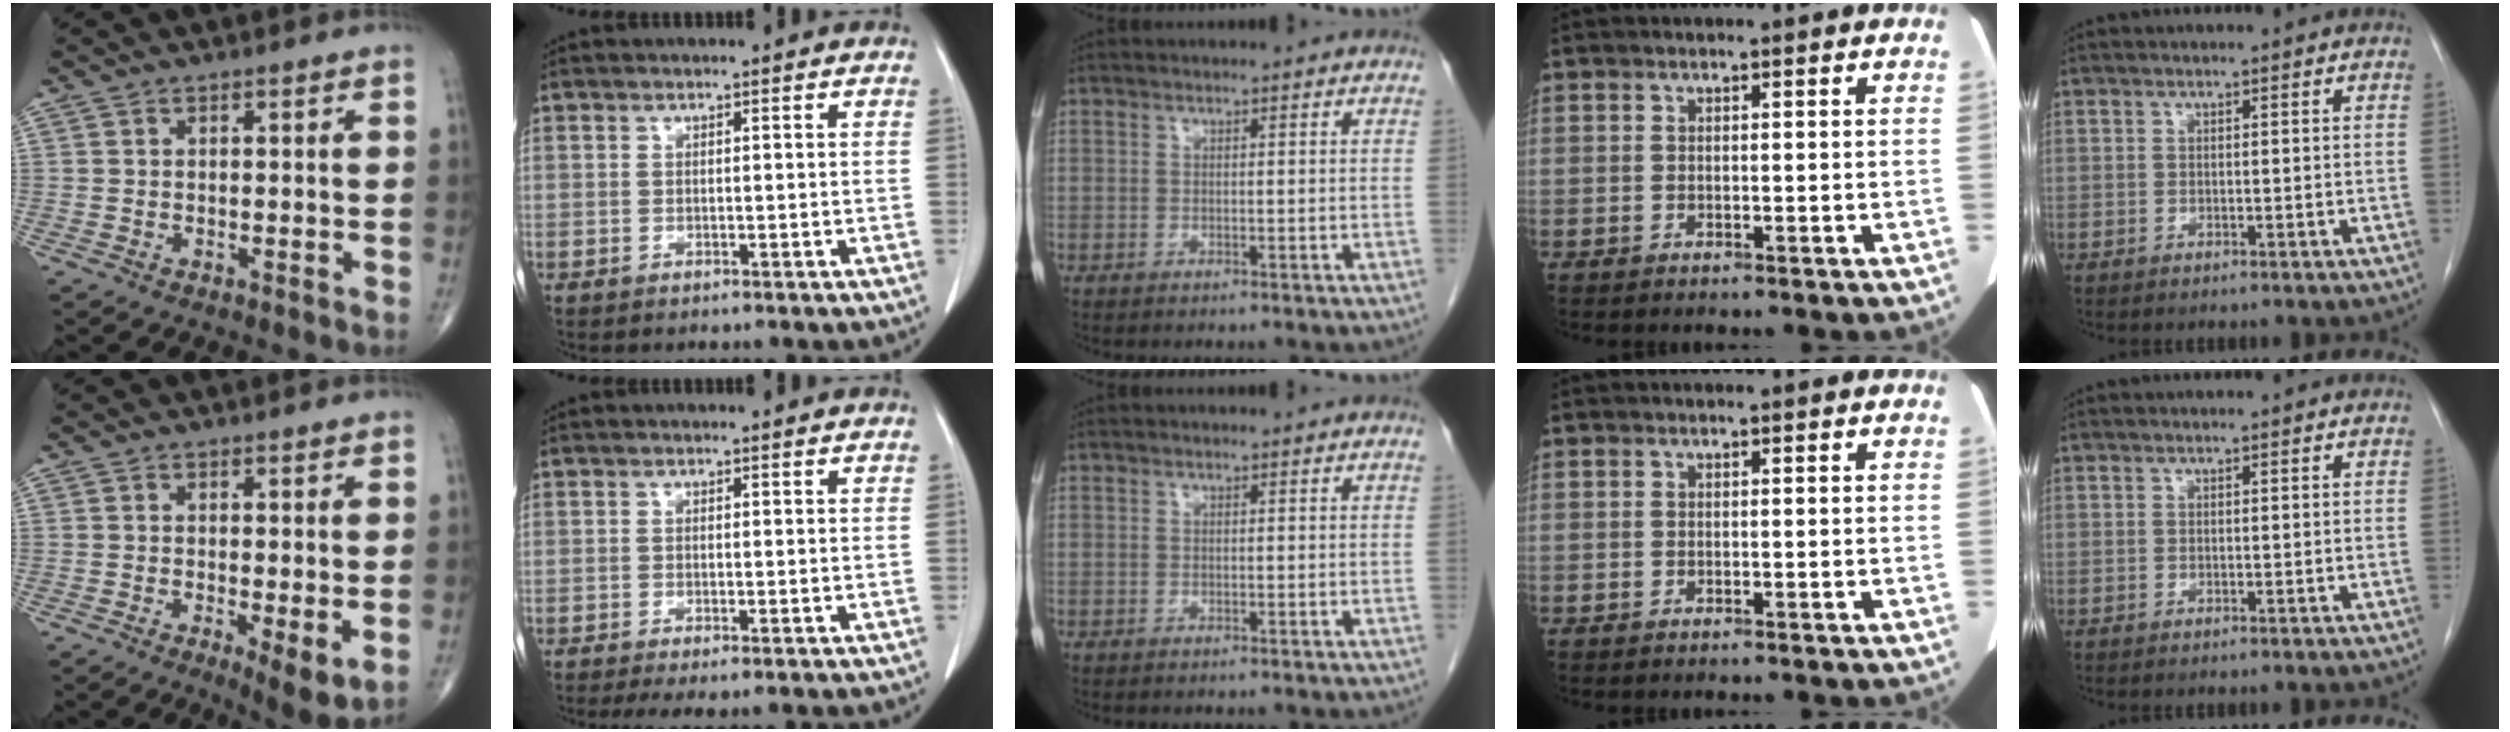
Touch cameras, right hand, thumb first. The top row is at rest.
{"thumb": {"total": 5.6, "force": [-0.9, 1.5, 5.3], "torque": [-0.082, -0.020, -0.013]}, "index": {"total": 3.7, "force": [-2.6, 0.9, 2.4], "torque": [-0.040, -0.010, -0.039]}}